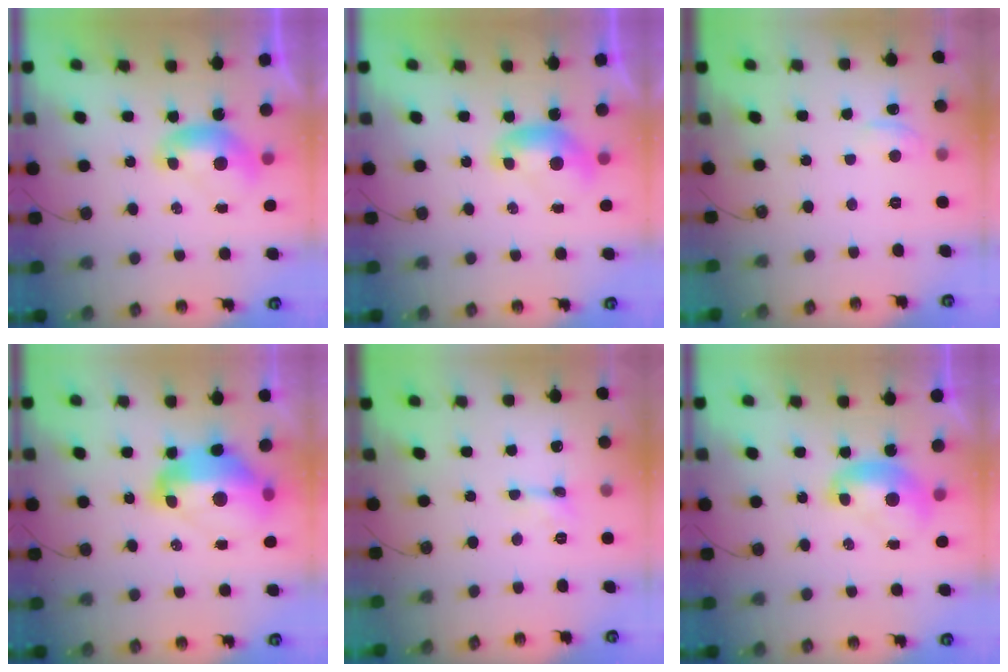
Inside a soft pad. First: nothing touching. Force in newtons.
{"total": 0.0}
{"total": 0.0}
{"total": 10.3, "press": 10.2, "slide": 1.3}
{"total": 1.0, "press": 1.0, "slide": 0.2}
{"total": 1.9, "press": 1.9, "slide": 0.2}